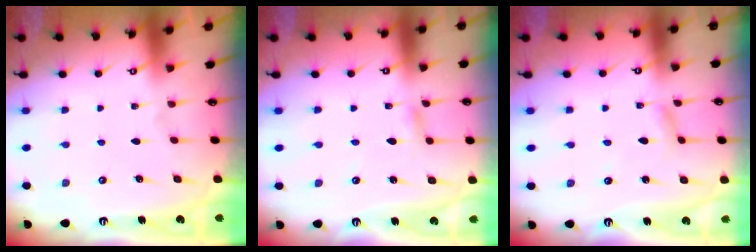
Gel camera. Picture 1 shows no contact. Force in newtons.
{"total": 2.4, "press": 2.4, "slide": 0.2}
{"total": 2.8, "press": 2.8, "slide": 0.1}